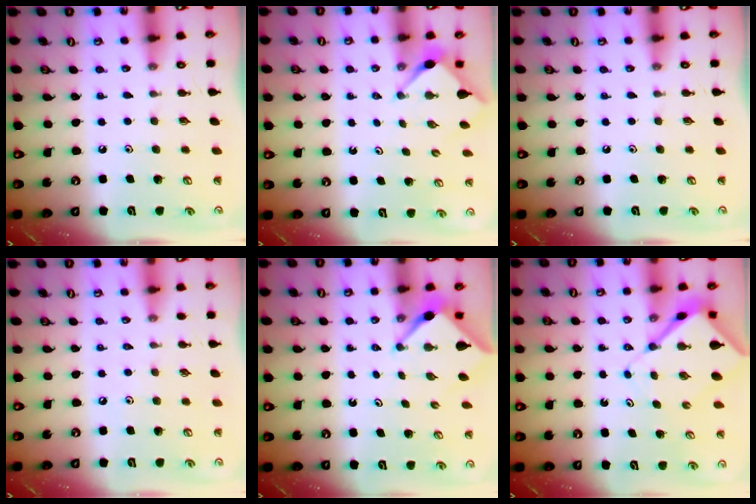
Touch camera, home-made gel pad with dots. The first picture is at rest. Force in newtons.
{"total": 2.7, "press": 2.7, "slide": 0.3}
{"total": 0.0}
{"total": 2.0, "press": 1.9, "slide": 0.4}
{"total": 3.9, "press": 3.9, "slide": 0.4}
{"total": 8.0, "press": 8.0, "slide": 0.8}